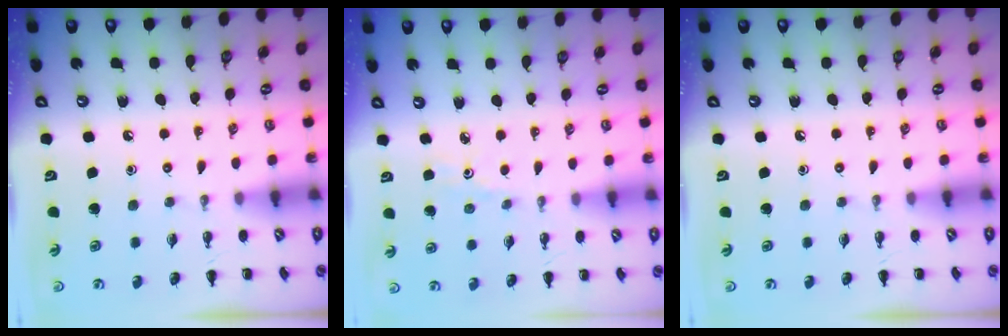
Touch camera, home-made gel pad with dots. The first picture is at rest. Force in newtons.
{"total": 1.7, "press": 1.6, "slide": 0.6}
{"total": 0.0}